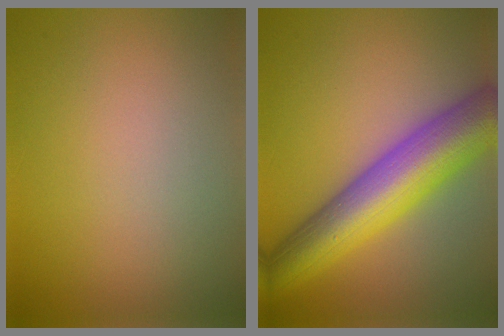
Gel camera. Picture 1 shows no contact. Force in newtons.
{"total": 10.3, "press": 10.3, "slide": 0.3}